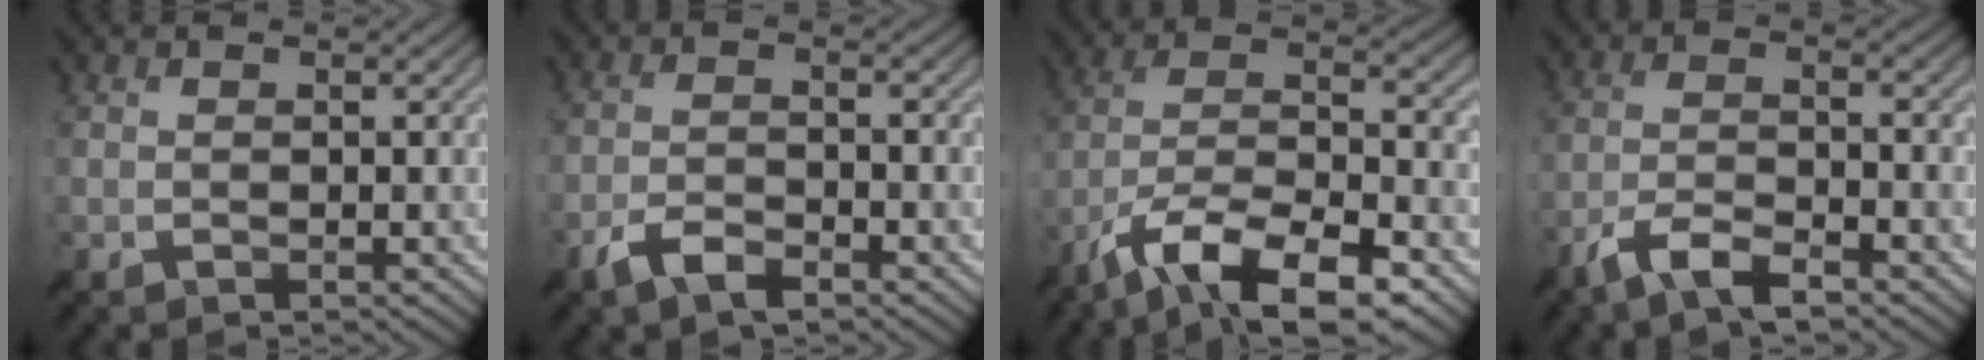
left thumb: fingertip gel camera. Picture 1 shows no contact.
{"total": 3.9, "force": [-2.8, 1.1, 2.5], "torque": [-0.057, -0.002, -0.062]}
{"total": 14.7, "force": [-9.3, 5.0, 10.2], "torque": [-0.207, -0.014, -0.171]}
{"total": 5.9, "force": [-4.3, 1.3, 3.7], "torque": [-0.076, 0.000, -0.090]}